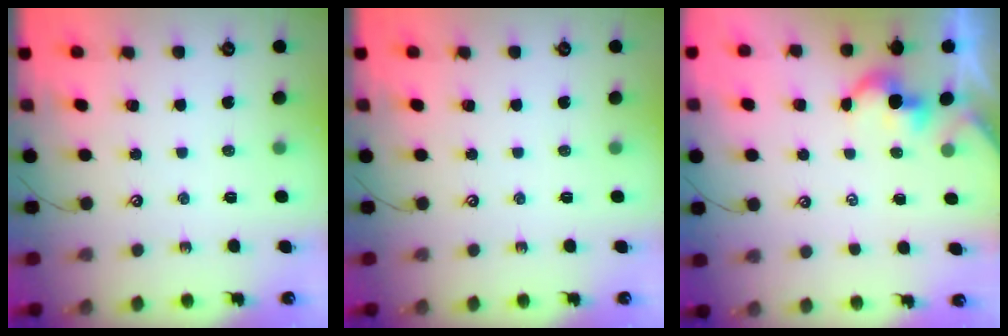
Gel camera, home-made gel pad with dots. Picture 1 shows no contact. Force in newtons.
{"total": 0.0}
{"total": 2.4, "press": 2.4, "slide": 0.2}